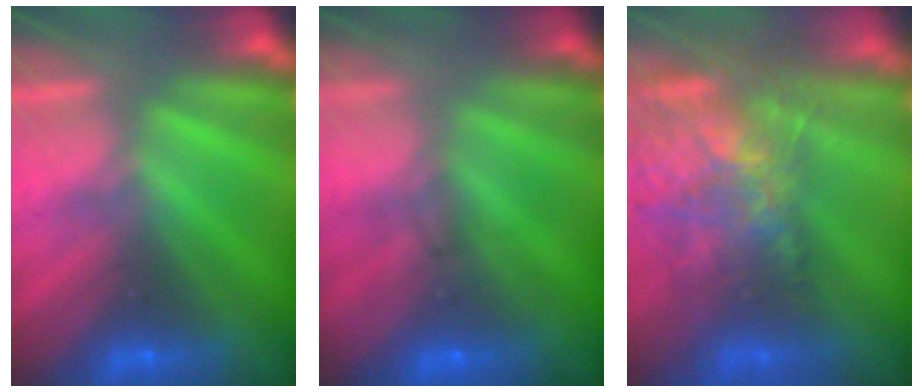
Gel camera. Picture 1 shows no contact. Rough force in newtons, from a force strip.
{"total": 1.6}
{"total": 7.6}